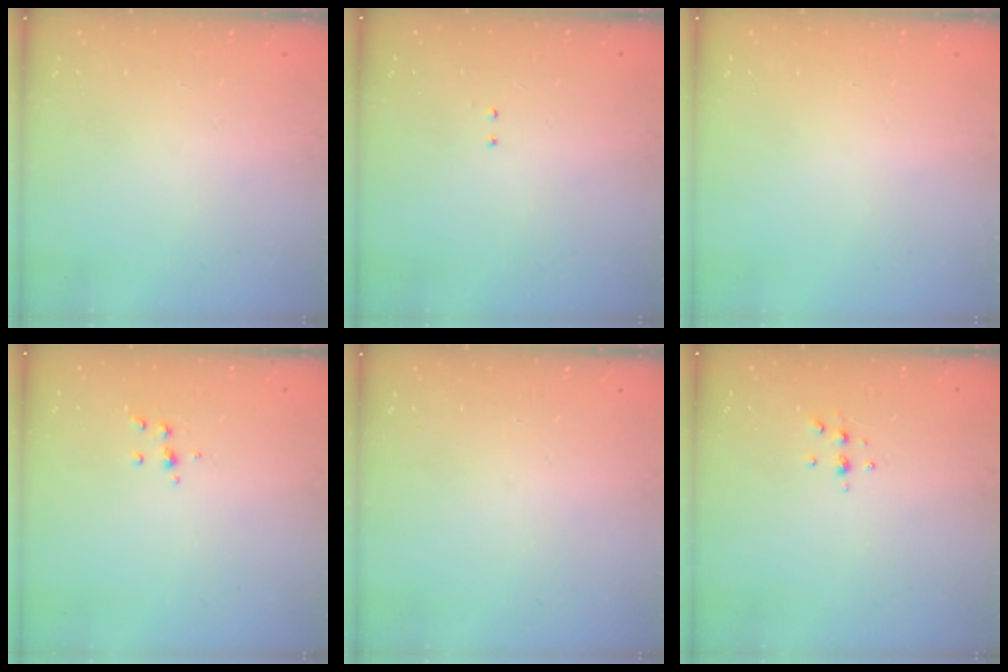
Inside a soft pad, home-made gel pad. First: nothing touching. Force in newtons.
{"total": 2.0, "press": 2.0, "slide": 0.4}
{"total": 0.0}
{"total": 4.8, "press": 4.8, "slide": 0.5}
{"total": 0.0}
{"total": 5.2, "press": 5.1, "slide": 0.9}